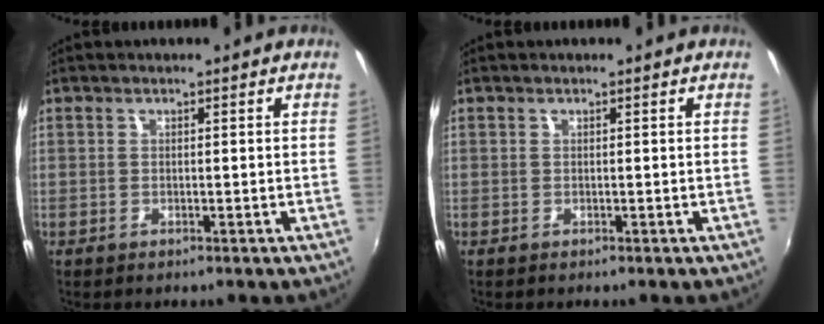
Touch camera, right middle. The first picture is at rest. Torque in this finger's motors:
{"motor_torque": [0.02, 0.11, 0.03, 0.01]}